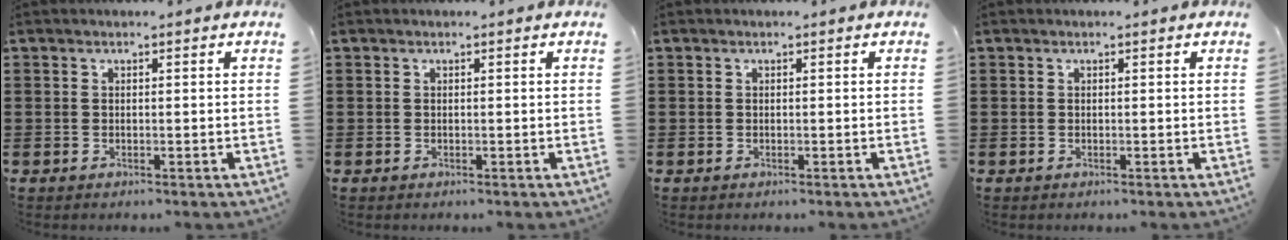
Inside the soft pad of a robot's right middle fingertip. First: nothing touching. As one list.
[{"total": 0.0}, {"total": 0.0}, {"total": 0.0}]